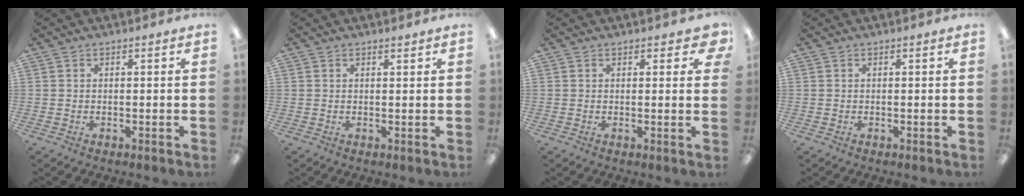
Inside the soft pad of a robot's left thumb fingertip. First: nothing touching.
{"total": 1.1, "force": [1.0, 0.2, 0.4], "torque": [-0.009, -0.001, 0.018]}
{"total": 3.4, "force": [2.1, 1.4, 2.3], "torque": [-0.025, -0.004, 0.032]}
{"total": 0.0}